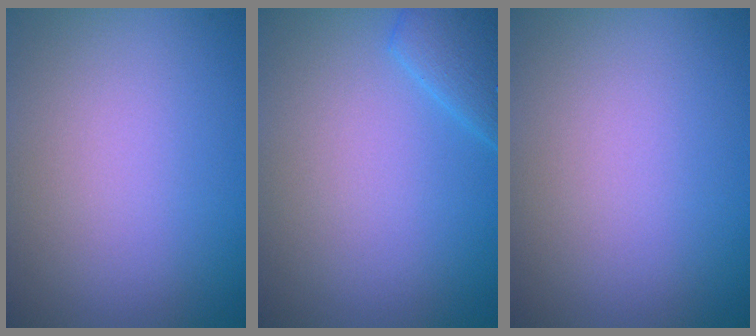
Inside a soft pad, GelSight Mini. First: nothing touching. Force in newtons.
{"total": 2.7, "press": 2.7, "slide": 0.2}
{"total": 0.0}